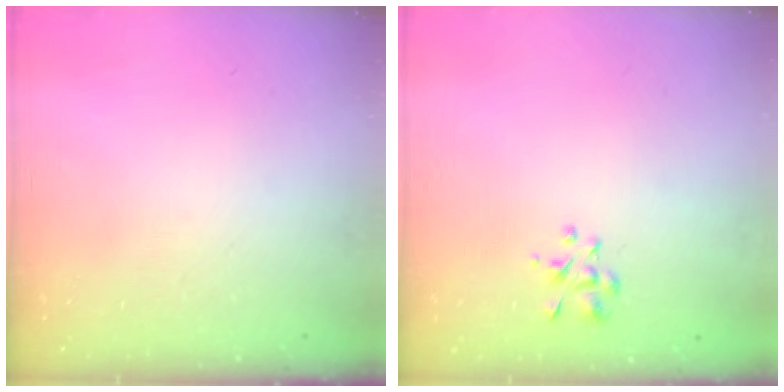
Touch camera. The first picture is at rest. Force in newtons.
{"total": 2.8, "press": 2.6, "slide": 1.1}